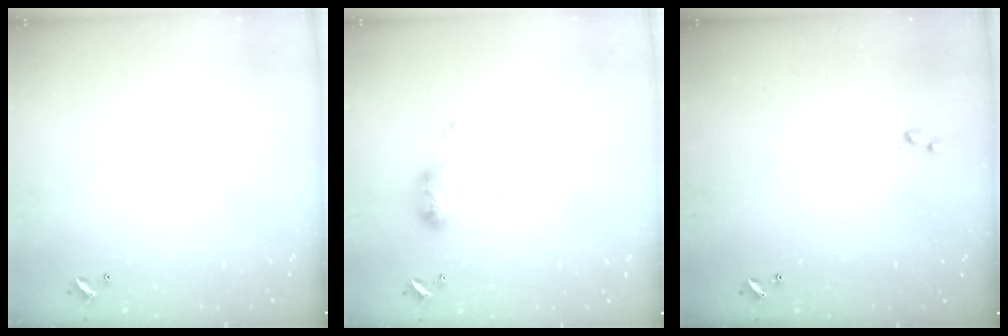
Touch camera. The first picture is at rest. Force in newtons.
{"total": 6.2, "press": 6.2, "slide": 0.7}
{"total": 3.0, "press": 3.0, "slide": 0.4}